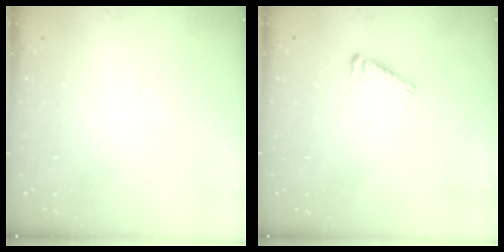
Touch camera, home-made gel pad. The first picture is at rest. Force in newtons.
{"total": 6.2, "press": 6.2, "slide": 0.5}